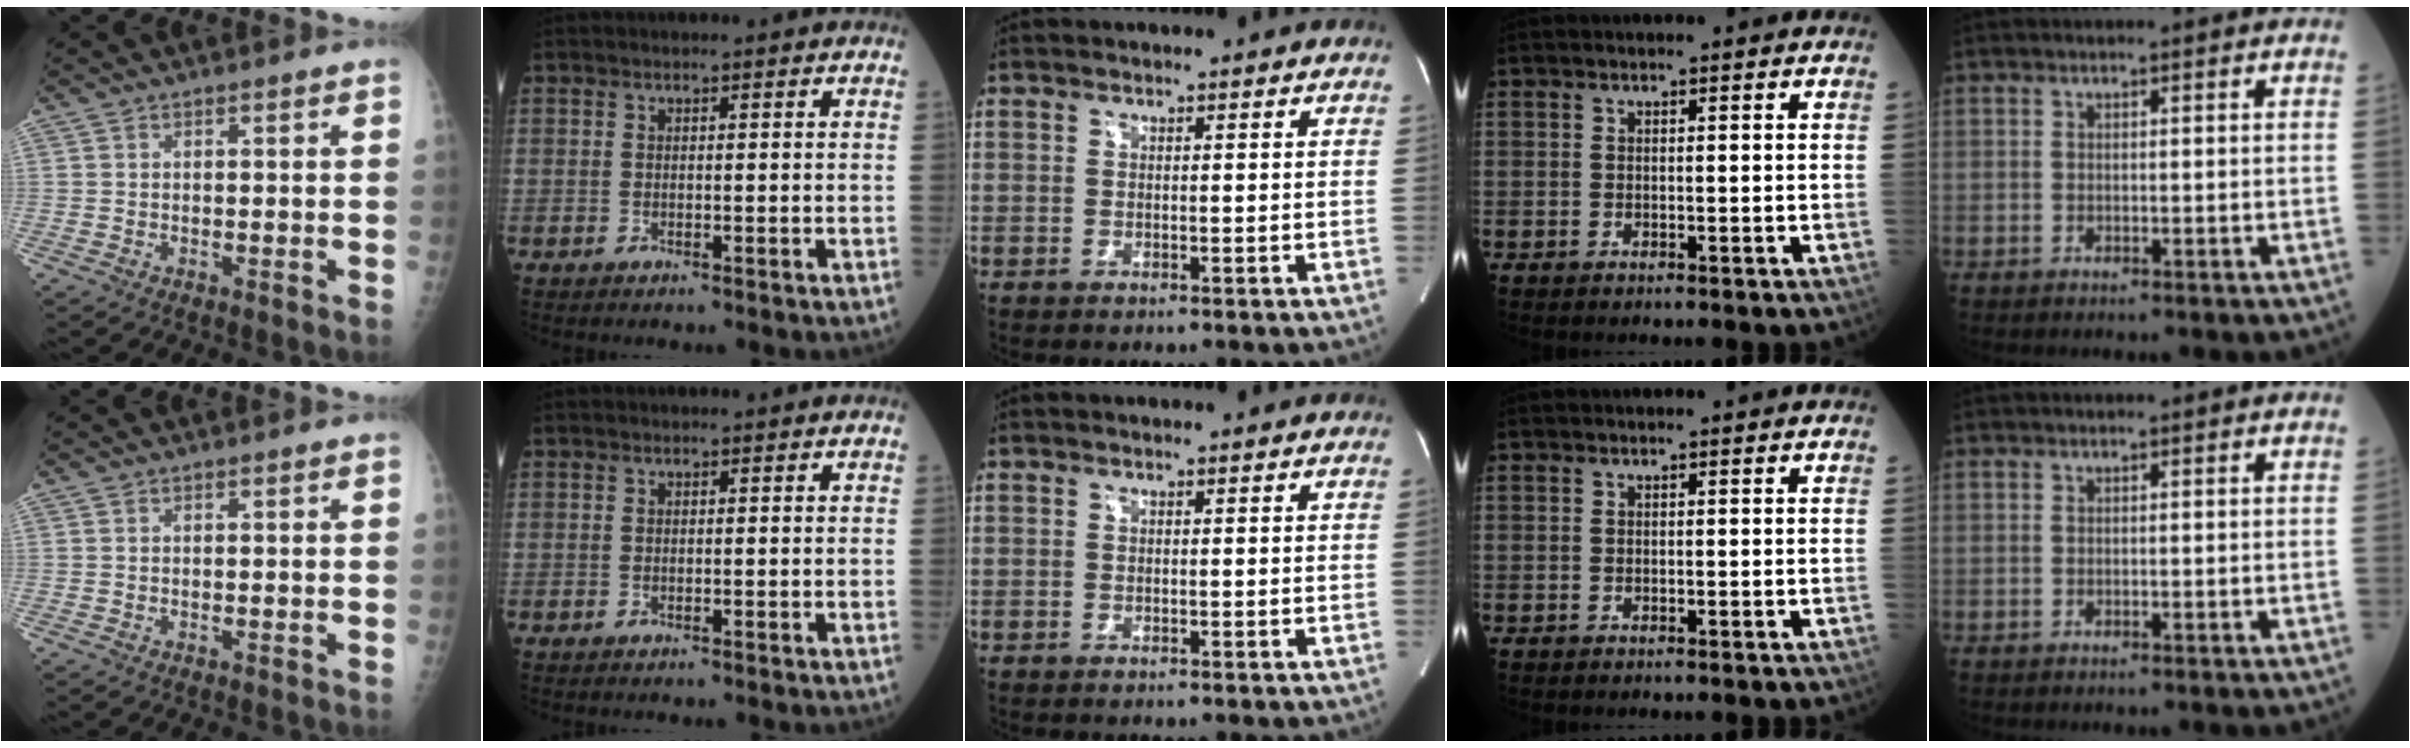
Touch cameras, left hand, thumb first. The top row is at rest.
{}